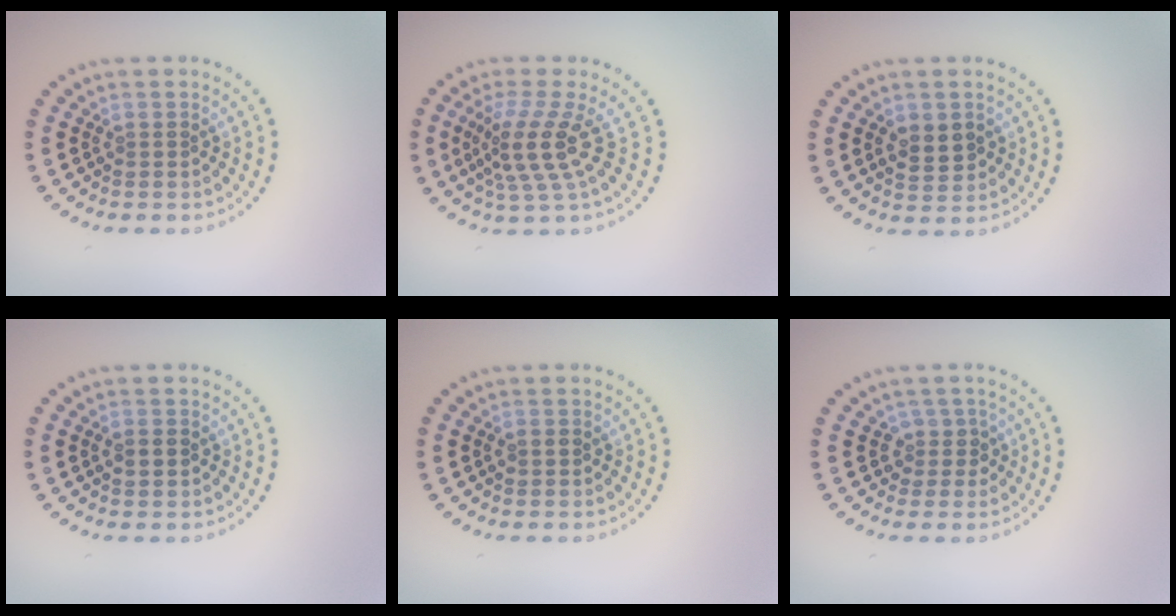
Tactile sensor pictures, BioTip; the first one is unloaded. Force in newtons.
{"total": 4.2, "press": 3.0, "slide": 2.9}
{"total": 2.4, "press": 2.4, "slide": 0.2}
{"total": 1.9, "press": 1.9, "slide": 0.1}
{"total": 1.2, "press": 1.2, "slide": 0.2}
{"total": 1.9, "press": 1.5, "slide": 1.1}